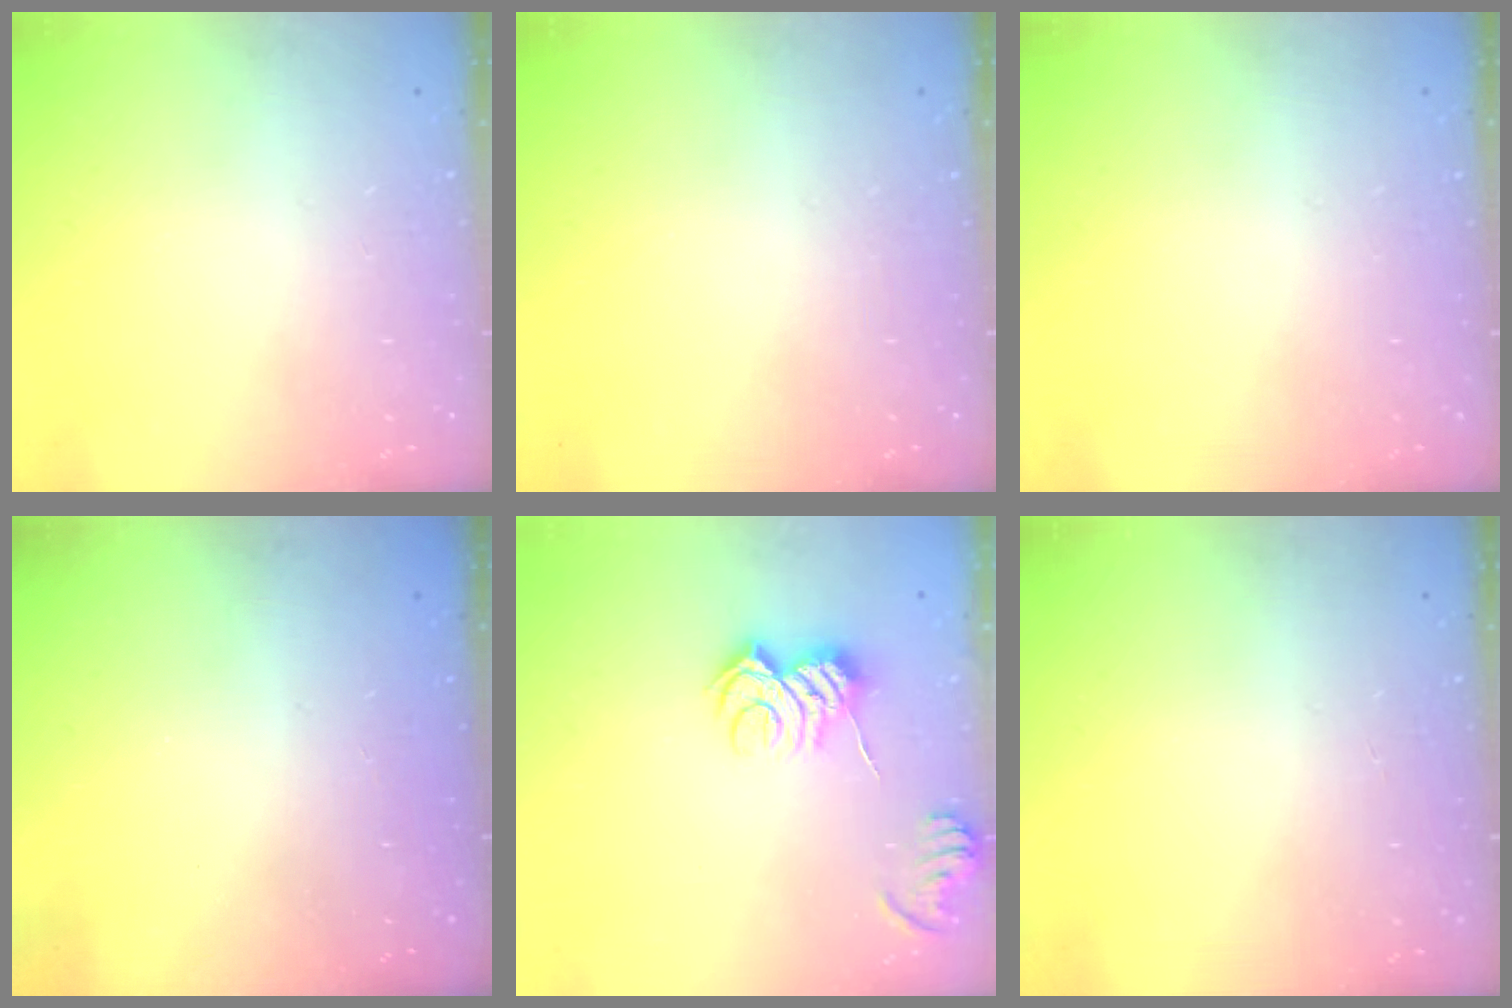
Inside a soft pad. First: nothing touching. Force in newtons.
{"total": 0.0}
{"total": 0.0}
{"total": 2.3, "press": 2.2, "slide": 0.8}
{"total": 8.3, "press": 8.2, "slide": 0.8}
{"total": 0.0}